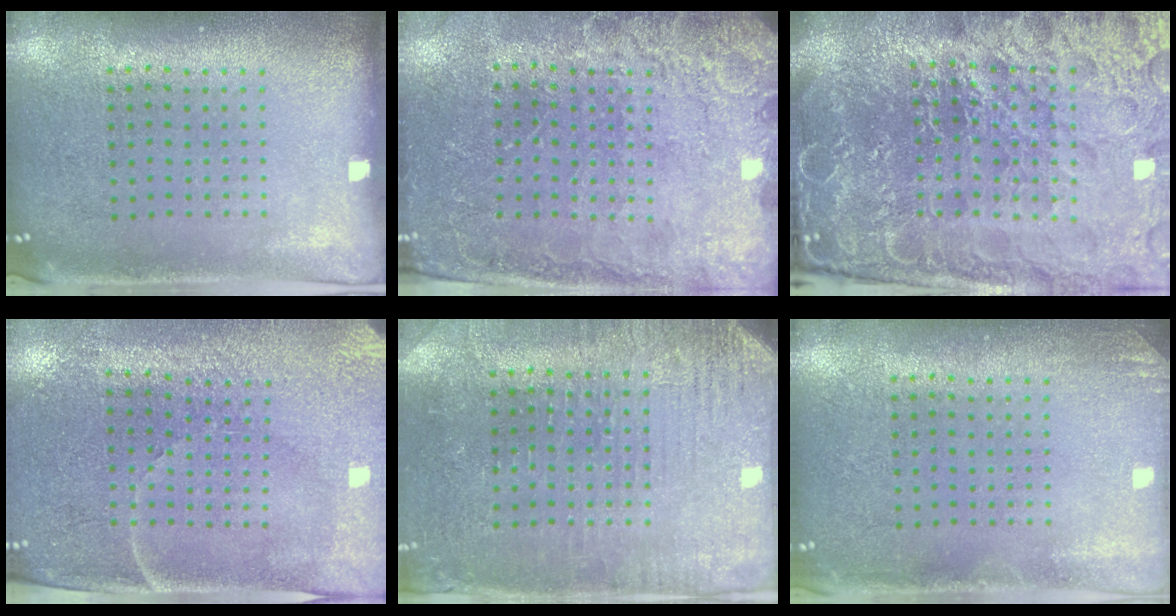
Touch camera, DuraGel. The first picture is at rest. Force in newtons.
{"total": 2.6, "press": 2.6, "slide": 0.3}
{"total": 6.8, "press": 6.1, "slide": 3.1}
{"total": 3.4, "press": 3.2, "slide": 1.3}
{"total": 3.0, "press": 2.9, "slide": 0.7}
{"total": 1.3, "press": 1.3, "slide": 0.1}